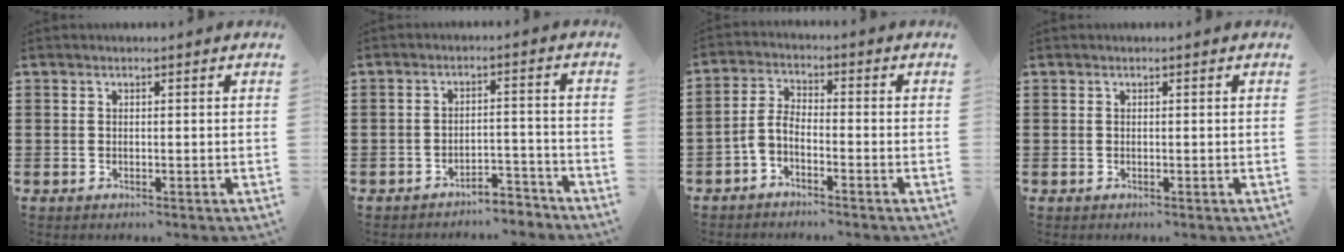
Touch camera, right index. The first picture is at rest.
{"total": 4.0, "force": [-3.9, 0.4, 0.9], "torque": [-0.018, 0.006, -0.082]}
{"total": 3.3, "force": [-2.6, 1.1, 1.7], "torque": [-0.048, 0.004, -0.058]}
{"total": 0.0}